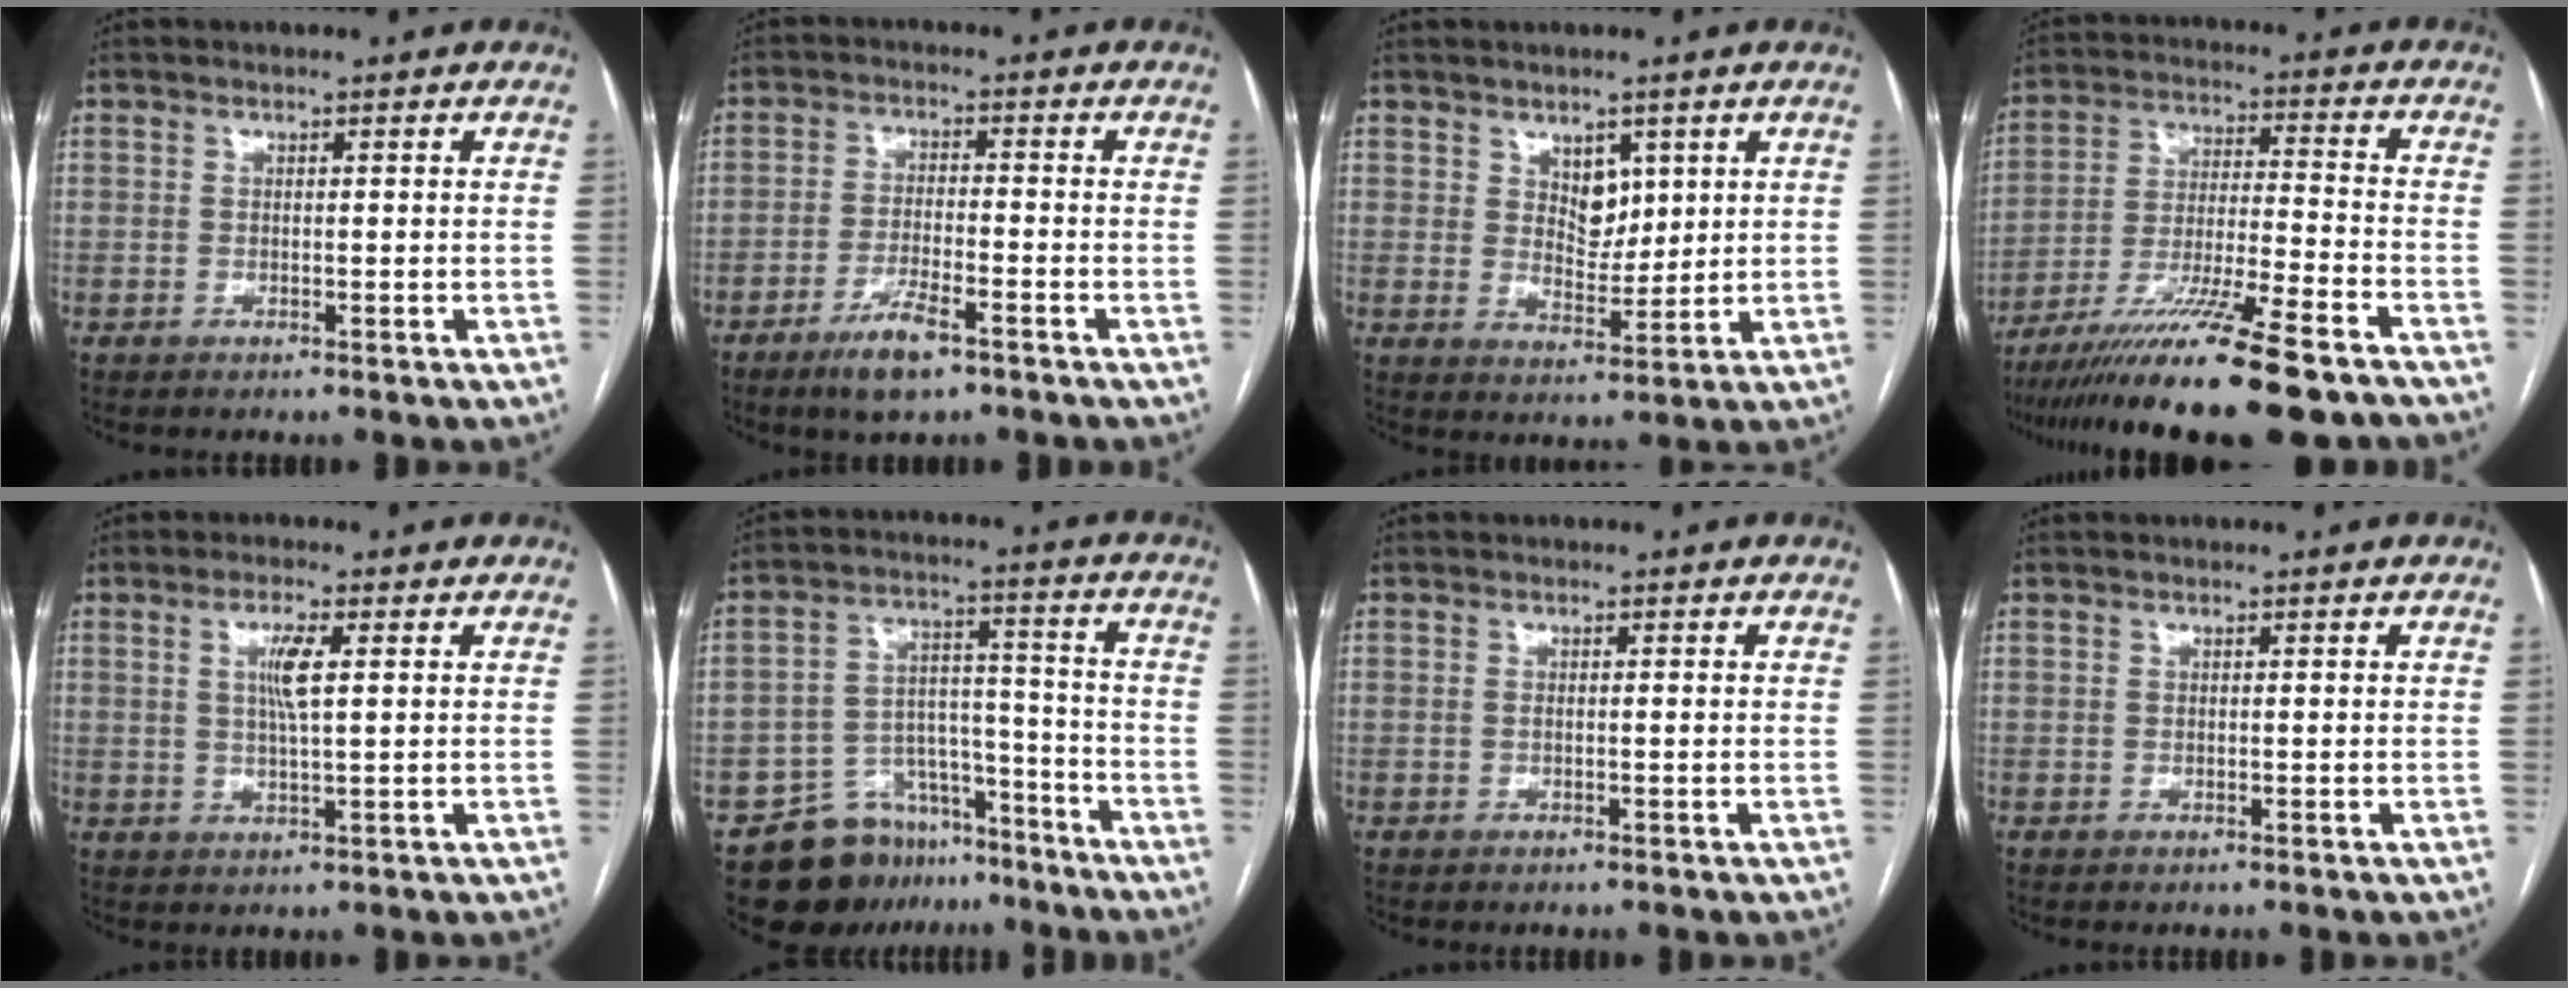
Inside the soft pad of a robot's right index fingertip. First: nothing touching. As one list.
[{"total": 6.3, "force": [-4.2, 1.3, 4.6], "torque": [-0.092, -0.007, -0.071]}, {"total": 4.9, "force": [2.2, 2.9, 3.2], "torque": [-0.048, -0.002, 0.043]}, {"total": 19.9, "force": [-15.4, 0.7, 12.6], "torque": [-0.200, -0.029, -0.256]}, {"total": 4.3, "force": [1.1, 0.3, 4.2], "torque": [-0.080, -0.001, 0.021]}, {"total": 12.1, "force": [-9.3, 7.2, 3.0], "torque": [-0.039, 0.054, -0.144]}, {"total": 0.6, "force": [-0.1, 0.1, 0.6], "torque": [-0.012, 0.000, 0.000]}, {"total": 0.0}]